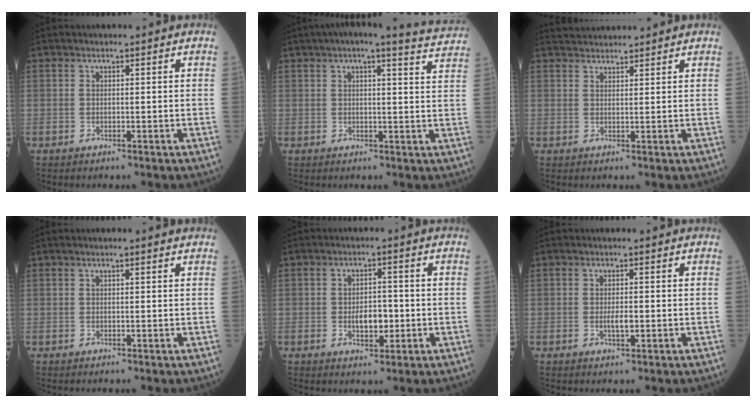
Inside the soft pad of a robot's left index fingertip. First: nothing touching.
{"total": 10.2, "force": [8.9, 0.7, 4.9], "torque": [-0.060, 0.005, 0.087]}
{"total": 4.2, "force": [4.1, 0.6, 0.7], "torque": [-0.013, 0.032, 0.069]}
{"total": 1.2, "force": [0.7, 0.1, 0.9], "torque": [-0.016, 0.009, 0.009]}
{"total": 4.4, "force": [-1.0, 2.3, 3.6], "torque": [-0.060, 0.000, -0.014]}
{"total": 2.1, "force": [-0.5, 0.6, 1.9], "torque": [-0.038, -0.004, -0.008]}